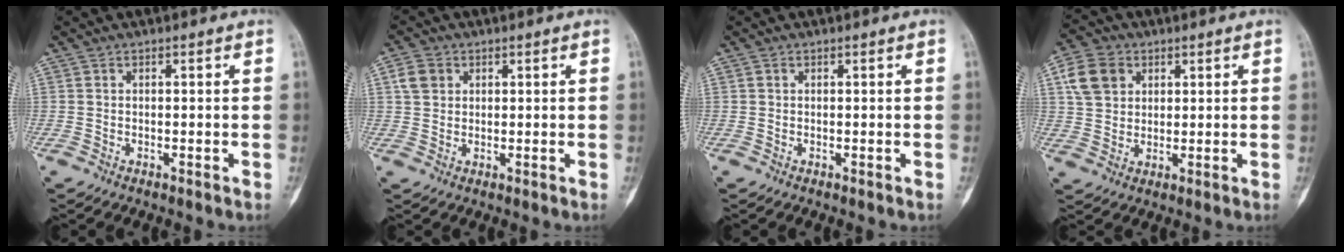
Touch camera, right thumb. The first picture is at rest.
{"total": 3.9, "force": [1.3, 3.2, 1.8], "torque": [-0.024, 0.002, 0.027]}
{"total": 0.0}
{"total": 8.0, "force": [2.9, 6.3, 3.9], "torque": [-0.059, 0.002, 0.053]}